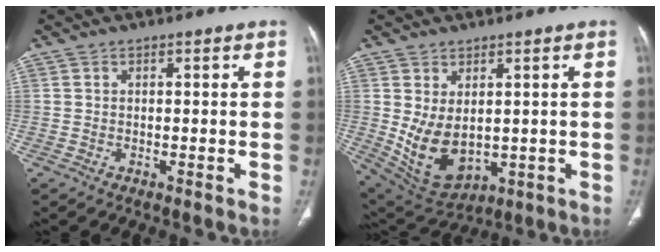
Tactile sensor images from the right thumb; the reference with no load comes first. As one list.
[{"total": 10.5, "force": [0.1, 6.6, 8.2], "torque": [-0.135, -0.011, 0.036]}]